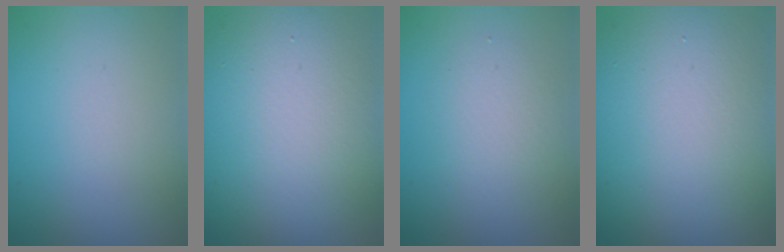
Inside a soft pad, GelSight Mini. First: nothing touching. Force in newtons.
{"total": 13.5, "press": 13.4, "slide": 1.2}
{"total": 2.3, "press": 2.3, "slide": 0.1}
{"total": 13.7, "press": 13.6, "slide": 1.4}